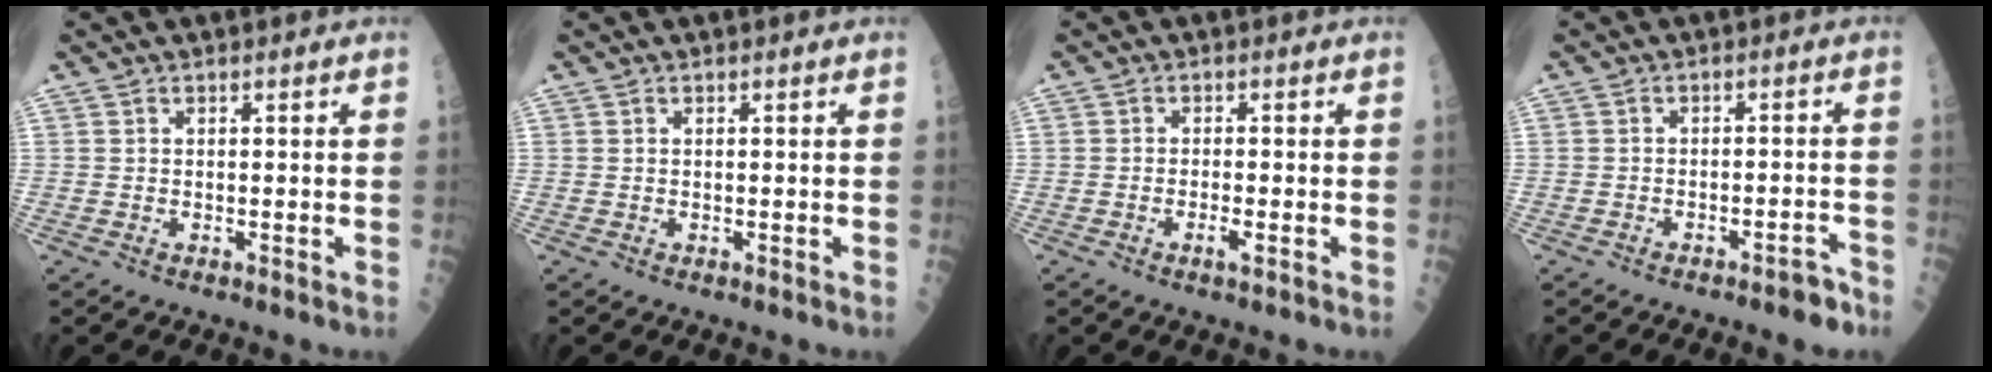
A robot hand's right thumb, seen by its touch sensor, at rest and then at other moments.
{"total": 0.0}
{"total": 1.8, "force": [-0.8, 0.0, 1.6], "torque": [-0.035, -0.002, -0.015]}
{"total": 3.4, "force": [-2.4, 1.0, 2.2], "torque": [-0.020, 0.028, -0.029]}